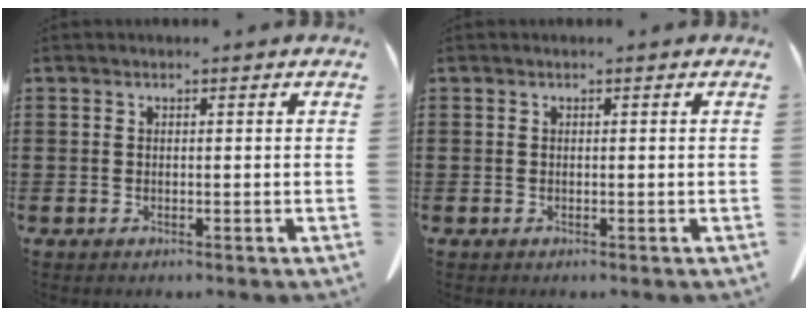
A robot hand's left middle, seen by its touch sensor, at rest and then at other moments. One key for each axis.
{"total": 0.0}